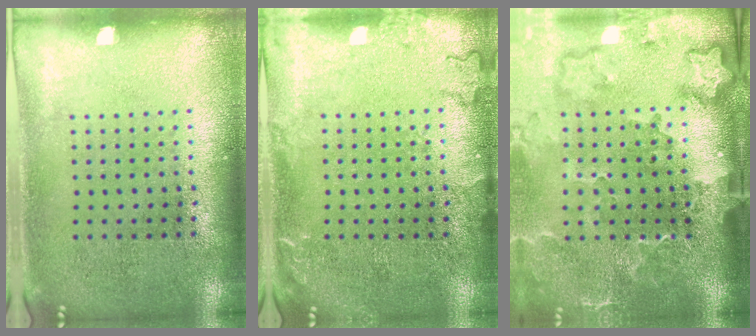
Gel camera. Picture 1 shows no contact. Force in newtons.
{"total": 1.7, "press": 1.6, "slide": 0.3}
{"total": 3.3, "press": 2.4, "slide": 2.2}